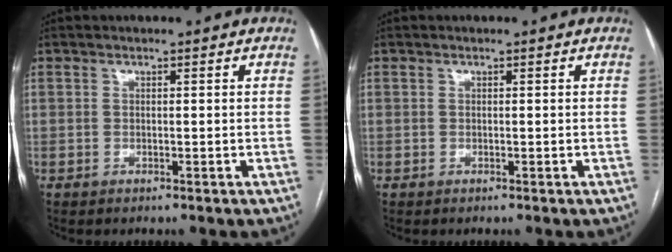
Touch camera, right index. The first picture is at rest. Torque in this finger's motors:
{"motor_torque": [0.01, 0.00, 0.00, 0.00]}